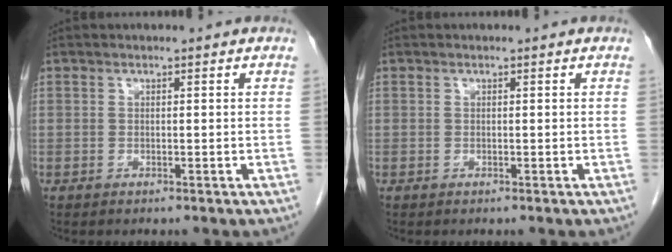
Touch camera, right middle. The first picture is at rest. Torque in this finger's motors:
{"motor_torque": [0.00, 0.00, 0.03, 0.00]}